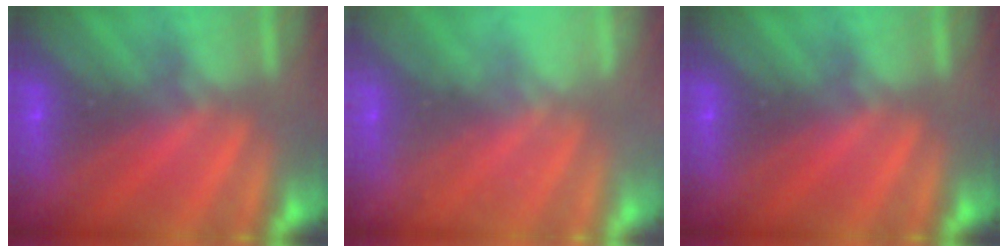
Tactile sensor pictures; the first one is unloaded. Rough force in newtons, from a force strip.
{"total": 2.4}
{"total": 0.0}